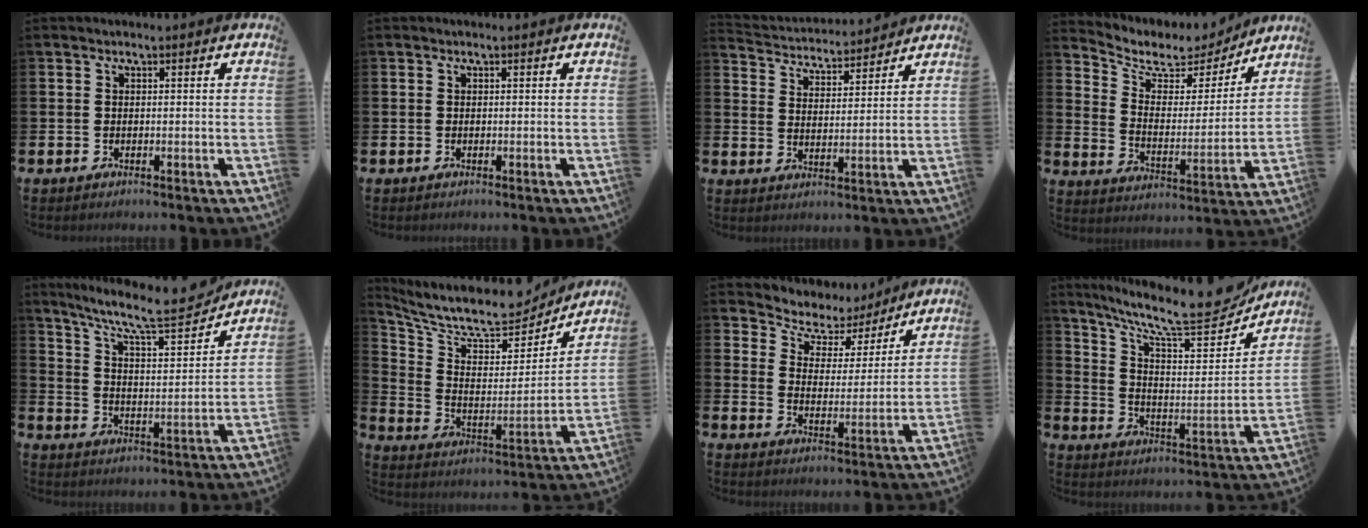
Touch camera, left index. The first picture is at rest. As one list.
[{"total": 0.0}, {"total": 3.9, "force": [3.8, 0.8, -0.4], "torque": [-0.019, -0.033, 0.063]}, {"total": 6.2, "force": [5.3, 2.9, 1.2], "torque": [-0.057, -0.043, 0.087]}, {"total": 9.5, "force": [8.4, 1.2, 4.3], "torque": [-0.103, -0.058, 0.139]}, {"total": 9.6, "force": [8.8, 2.4, 3.2], "torque": [-0.103, -0.063, 0.150]}, {"total": 6.5, "force": [5.8, 2.8, 0.5], "torque": [-0.037, -0.051, 0.098]}, {"total": 11.1, "force": [9.5, 2.4, 5.2], "torque": [-0.114, -0.075, 0.153]}]